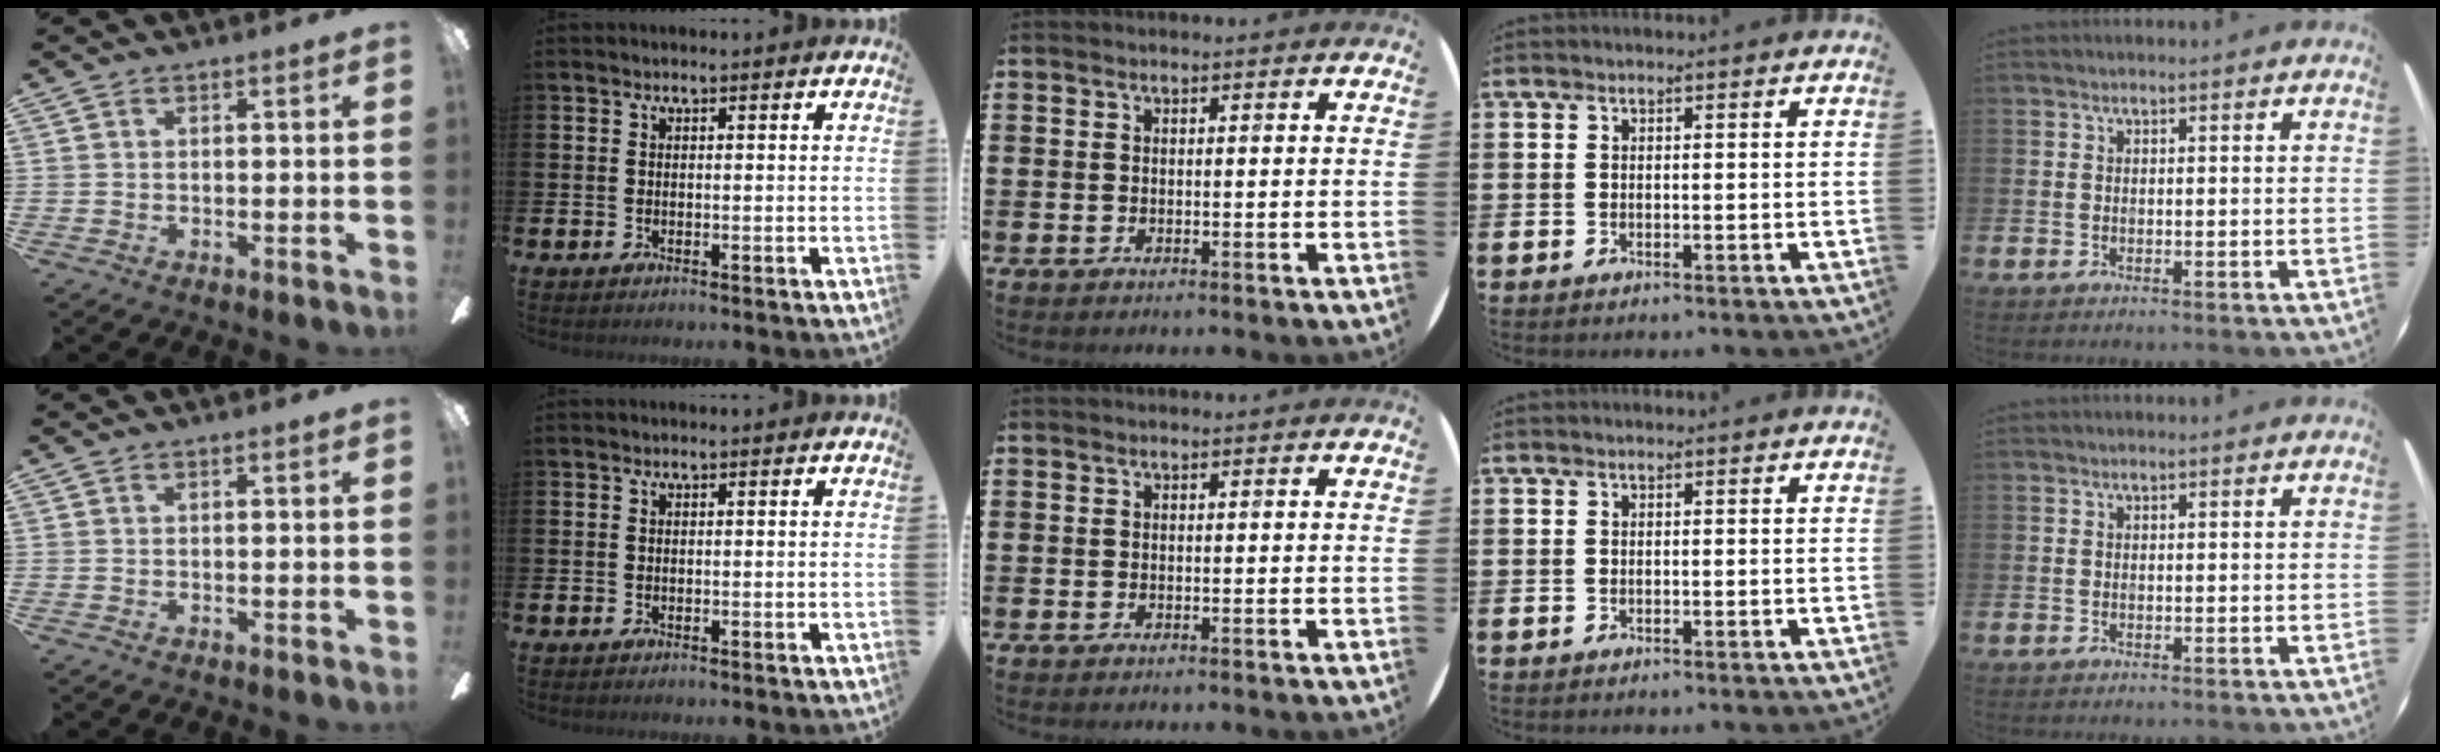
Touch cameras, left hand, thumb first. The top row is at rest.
{}